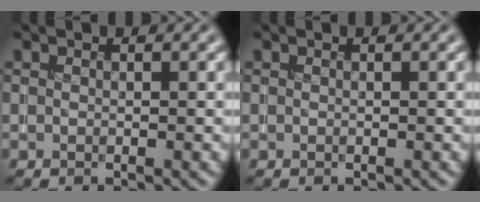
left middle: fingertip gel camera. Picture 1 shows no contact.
{"total": 0.0}